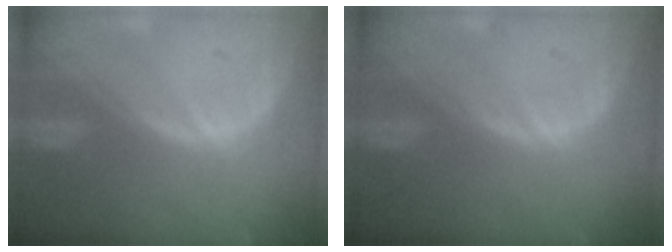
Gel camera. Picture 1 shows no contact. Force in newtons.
{"total": 0.0}